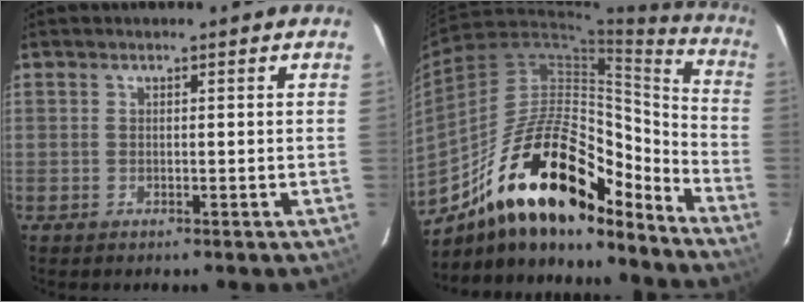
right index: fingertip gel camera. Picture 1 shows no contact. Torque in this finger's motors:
{"motor_torque": [1.44, -0.70, 1.05, 0.21]}